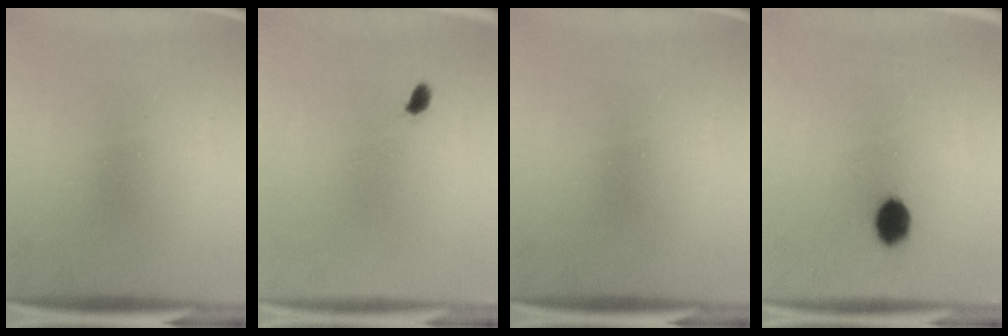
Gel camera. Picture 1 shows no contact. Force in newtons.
{"total": 1.4}
{"total": 0.0}
{"total": 5.4}